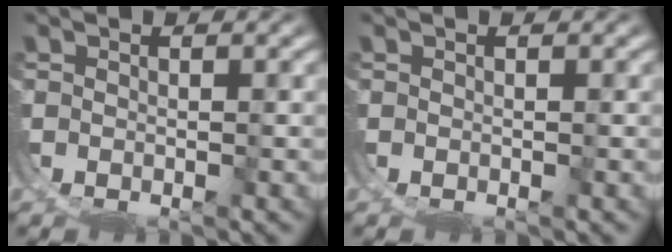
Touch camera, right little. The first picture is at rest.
{"total": 0.0}